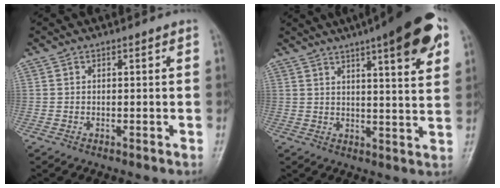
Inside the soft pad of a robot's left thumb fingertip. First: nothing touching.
{"total": 16.1, "force": [8.5, 3.5, 13.3], "torque": [-0.162, -0.019, 0.111]}